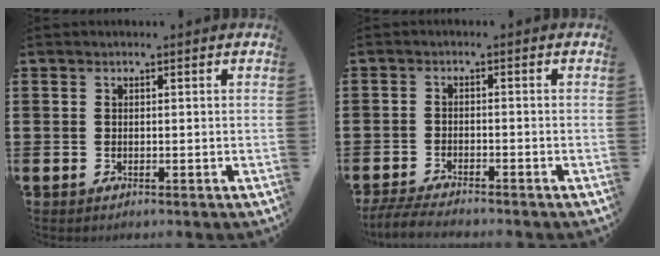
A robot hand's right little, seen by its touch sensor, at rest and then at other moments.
{"total": 2.7, "force": [-2.5, 0.0, 0.9], "torque": [-0.022, 0.000, -0.053]}